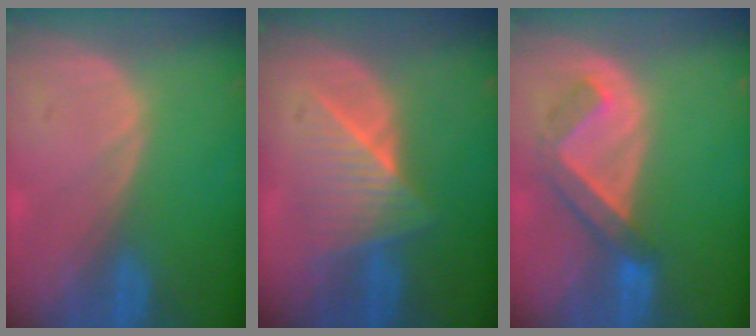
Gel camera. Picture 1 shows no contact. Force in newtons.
{"total": 6.5, "press": 6.4, "slide": 1.0}
{"total": 5.1, "press": 5.1, "slide": 0.6}